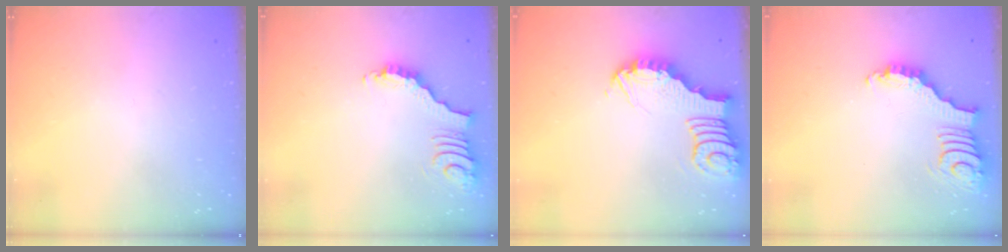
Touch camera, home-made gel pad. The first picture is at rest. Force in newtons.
{"total": 3.6, "press": 3.6, "slide": 0.5}
{"total": 3.8, "press": 3.8, "slide": 0.3}
{"total": 3.8, "press": 3.8, "slide": 0.5}